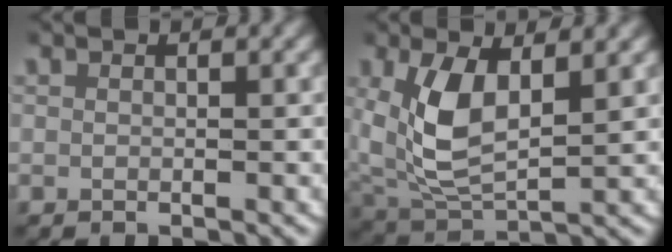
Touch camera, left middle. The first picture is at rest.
{"total": 5.3, "force": [1.5, 3.1, 4.0], "torque": [-0.110, -0.014, 0.039]}